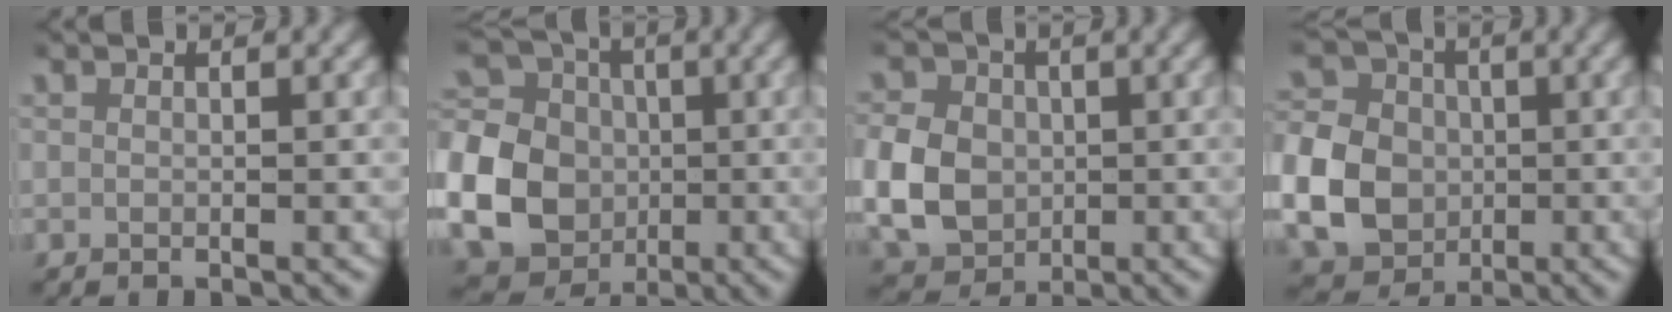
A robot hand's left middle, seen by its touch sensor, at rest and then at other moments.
{"total": 20.5, "force": [-2.9, 19.1, 6.8], "torque": [-0.205, -0.069, -0.051]}
{"total": 9.3, "force": [-1.6, 8.2, 4.0], "torque": [-0.103, -0.031, -0.020]}
{"total": 13.4, "force": [-2.4, 12.2, 4.9], "torque": [-0.126, -0.036, -0.044]}